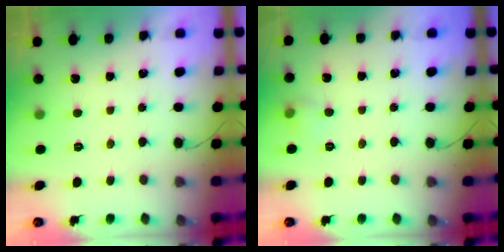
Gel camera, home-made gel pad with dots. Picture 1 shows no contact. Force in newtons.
{"total": 4.0, "press": 3.7, "slide": 1.4}